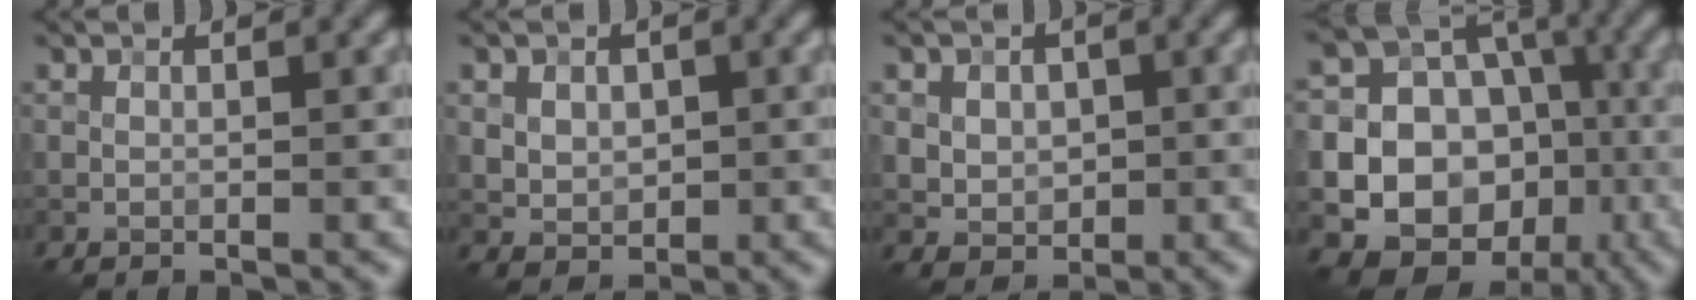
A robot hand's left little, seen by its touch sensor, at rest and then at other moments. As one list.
[{"total": 2.8, "force": [0.4, 2.3, 1.5], "torque": [-0.029, 0.001, 0.005]}, {"total": 3.7, "force": [0.5, 3.1, 2.0], "torque": [-0.036, 0.007, 0.007]}, {"total": 19.0, "force": [-4.7, 17.2, 6.6], "torque": [-0.131, -0.007, -0.095]}]